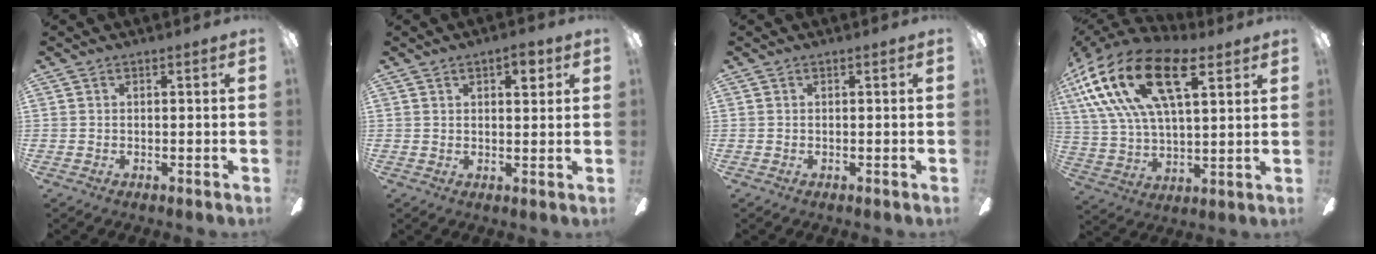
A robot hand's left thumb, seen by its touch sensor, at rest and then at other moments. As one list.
[{"total": 4.0, "force": [2.2, 1.8, 2.8], "torque": [-0.028, -0.006, 0.032]}, {"total": 0.0}, {"total": 24.2, "force": [11.0, 12.0, 17.9], "torque": [-0.358, -0.030, 0.185]}]